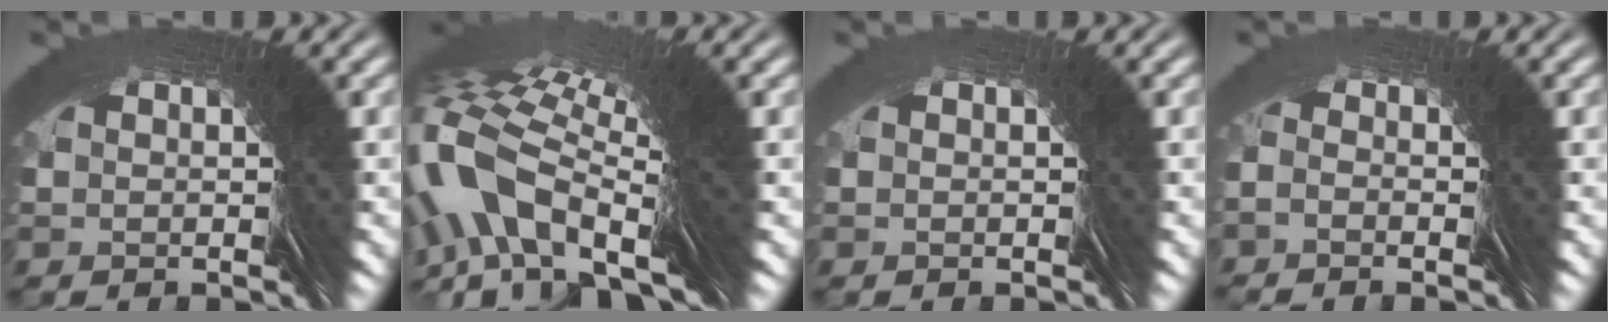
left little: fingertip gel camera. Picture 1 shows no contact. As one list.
[{"total": 4.2, "force": [1.4, 1.0, 3.8], "torque": [-0.061, 0.024, 0.002]}, {"total": 0.7, "force": [0.2, -0.2, -0.6], "torque": [0.011, 0.002, 0.002]}, {"total": 1.2, "force": [0.2, 1.2, 0.3], "torque": [-0.001, 0.008, -0.011]}]